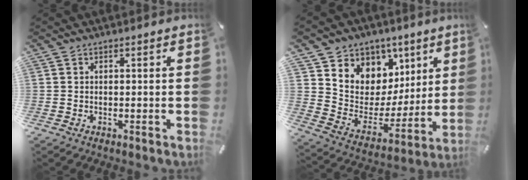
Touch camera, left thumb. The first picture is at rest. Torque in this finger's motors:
{"motor_torque": [1.01, 0.98, 1.41, -1.35, 0.27]}